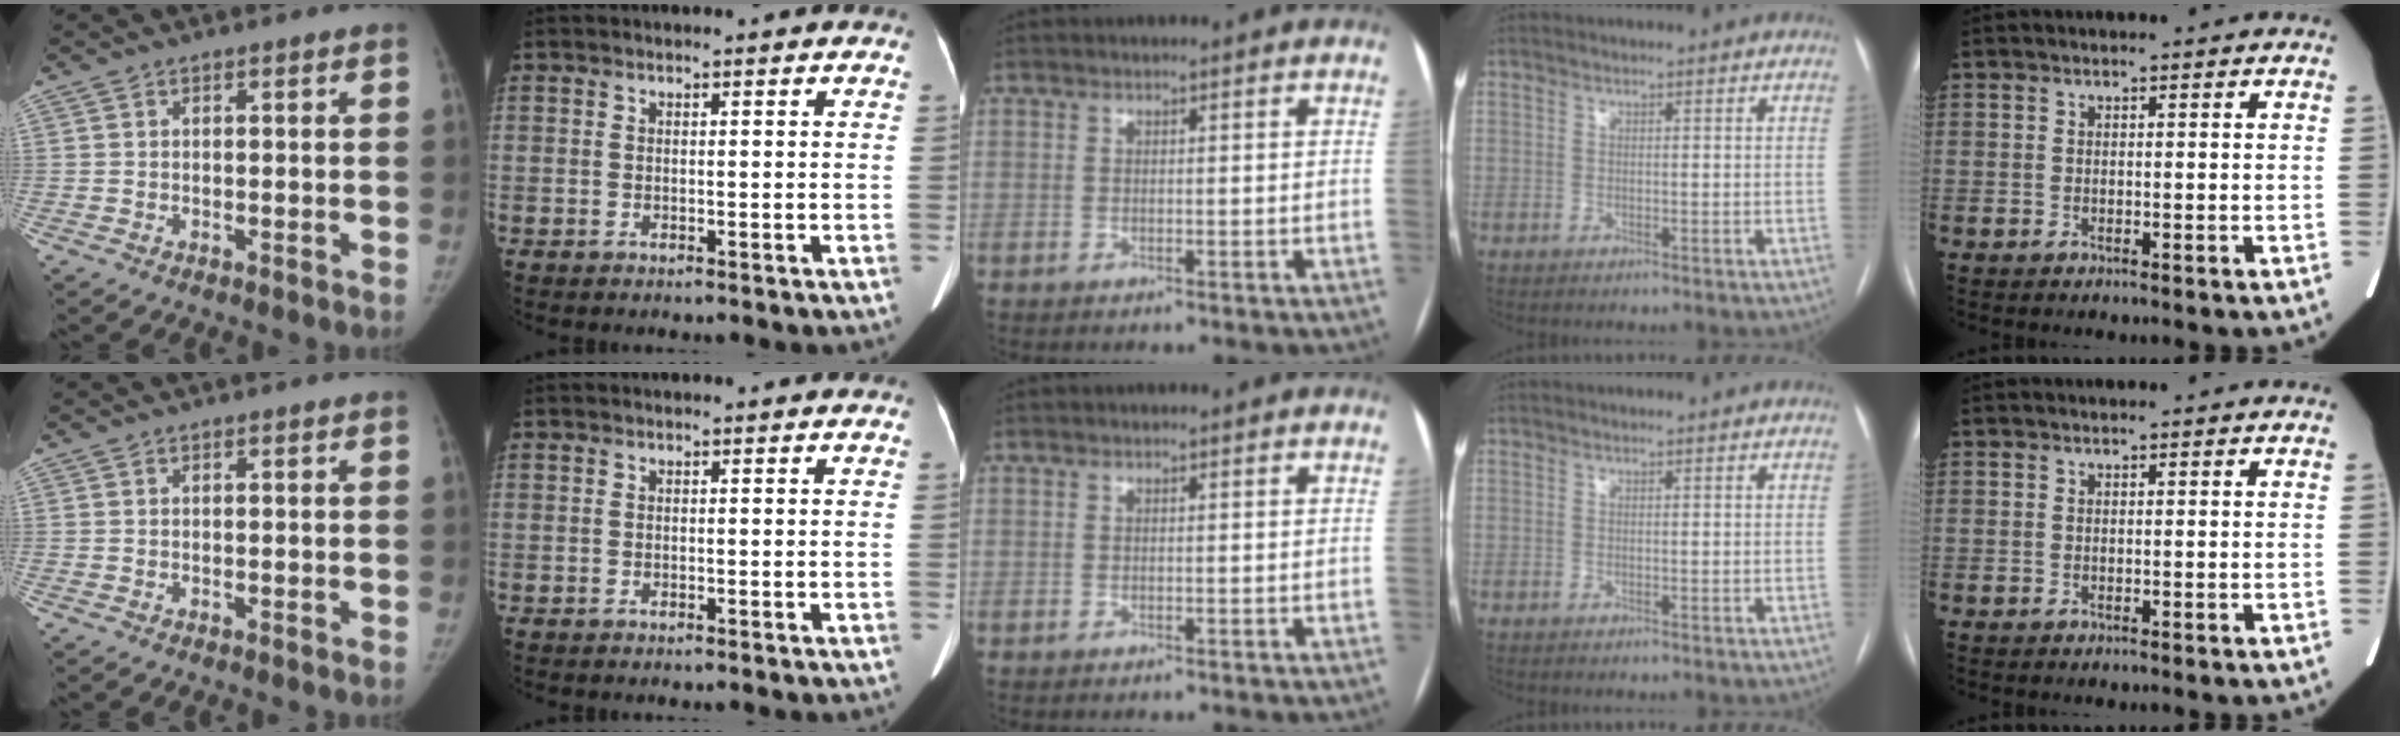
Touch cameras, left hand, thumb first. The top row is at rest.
{}